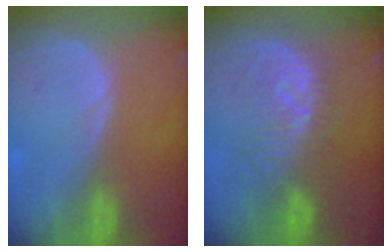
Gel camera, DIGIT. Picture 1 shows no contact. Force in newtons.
{"total": 7.8, "press": 7.7, "slide": 1.1}